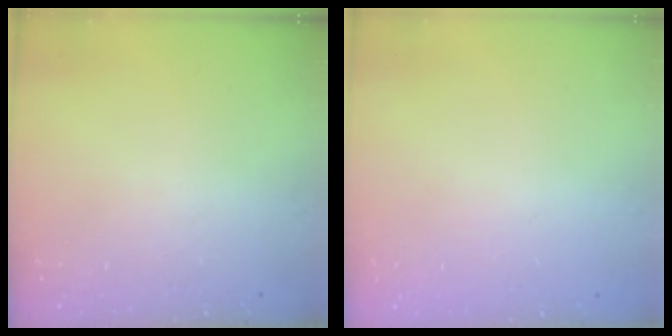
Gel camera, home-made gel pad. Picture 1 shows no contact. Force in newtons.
{"total": 0.0}